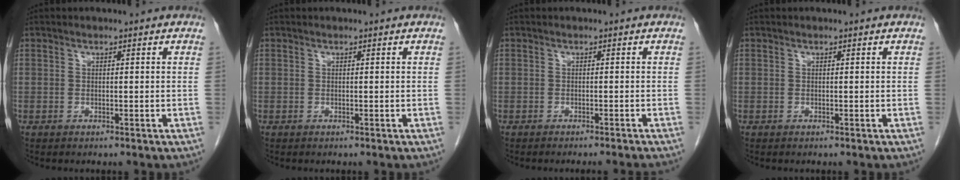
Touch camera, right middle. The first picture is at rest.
{"total": 0.0}
{"total": 4.1, "force": [-3.8, -0.8, 1.3], "torque": [-0.009, -0.005, -0.047]}
{"total": 0.0}